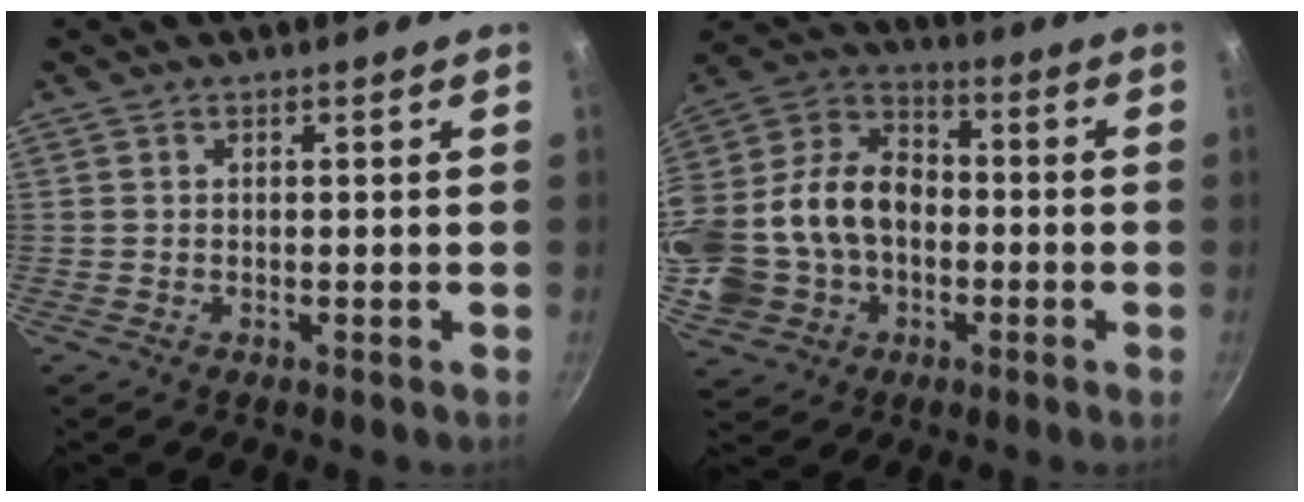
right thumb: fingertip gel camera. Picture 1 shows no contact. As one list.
[{"total": 22.9, "force": [-2.8, 17.6, 14.5], "torque": [-0.289, 0.053, -0.046]}]